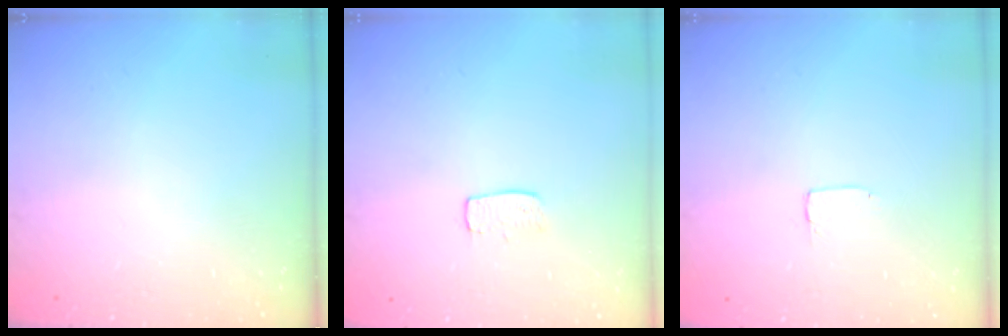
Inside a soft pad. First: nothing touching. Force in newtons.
{"total": 5.1, "press": 5.1, "slide": 0.4}
{"total": 1.2, "press": 1.2, "slide": 0.0}